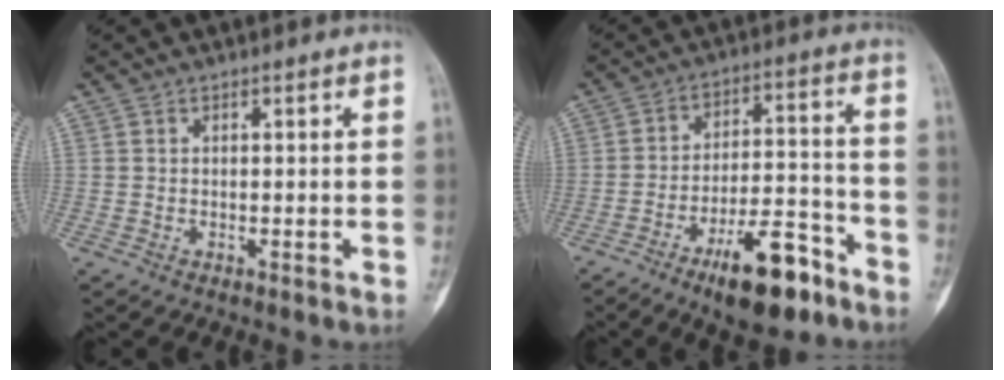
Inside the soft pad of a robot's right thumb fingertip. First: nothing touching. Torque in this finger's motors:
{"motor_torque": [2.39, 0.84, 1.02, -1.29, 0.32]}